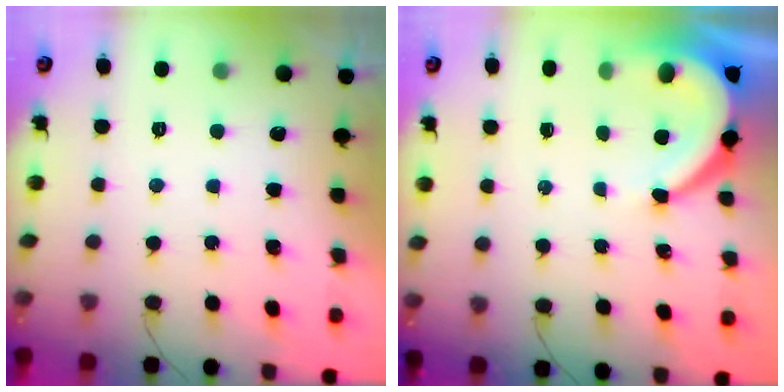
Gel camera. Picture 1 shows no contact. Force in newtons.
{"total": 8.1, "press": 8.0, "slide": 0.9}